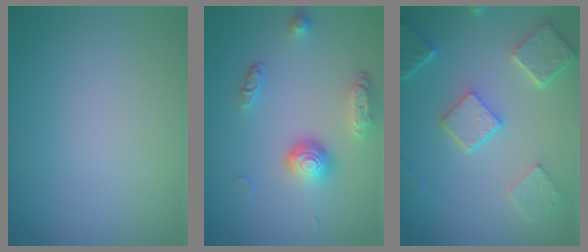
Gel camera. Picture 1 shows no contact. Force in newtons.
{"total": 3.8, "press": 2.9, "slide": 2.5}
{"total": 5.4, "press": 4.2, "slide": 3.4}